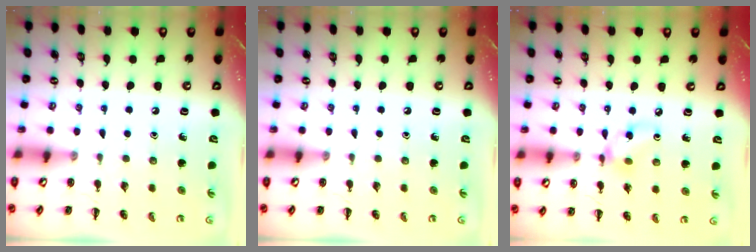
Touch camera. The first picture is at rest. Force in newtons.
{"total": 0.0}
{"total": 6.2, "press": 6.2, "slide": 0.3}